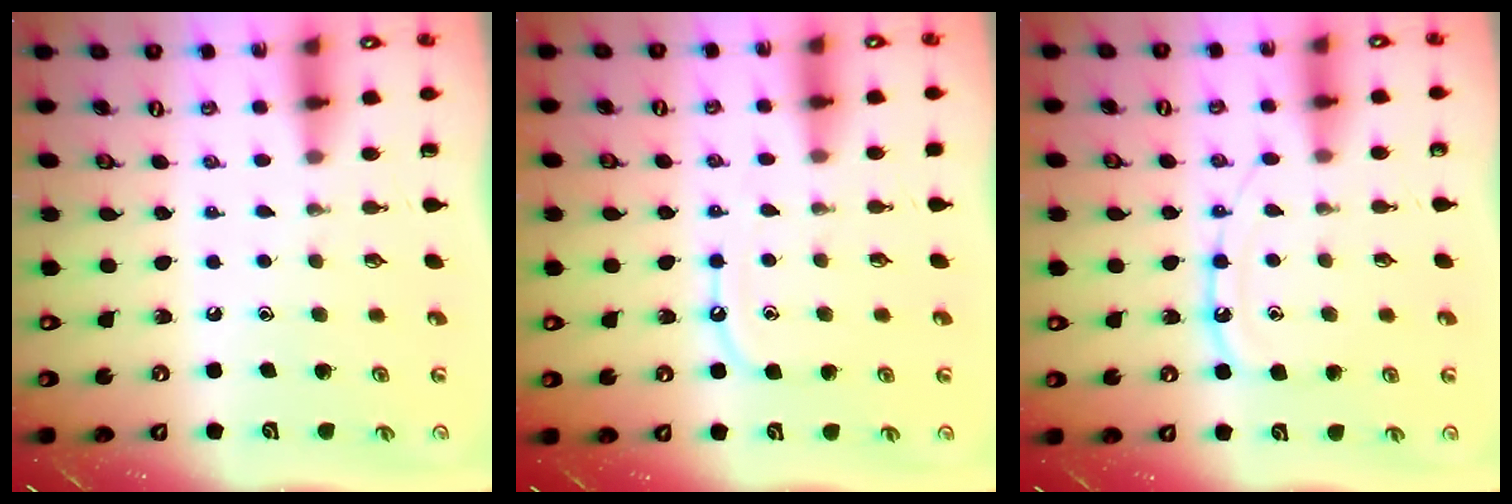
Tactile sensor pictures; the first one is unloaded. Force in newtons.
{"total": 8.2, "press": 8.1, "slide": 0.9}
{"total": 10.4, "press": 10.4, "slide": 0.9}